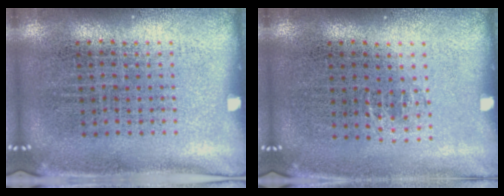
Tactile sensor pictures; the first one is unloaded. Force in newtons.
{"total": 0.7, "press": 0.4, "slide": 0.6}